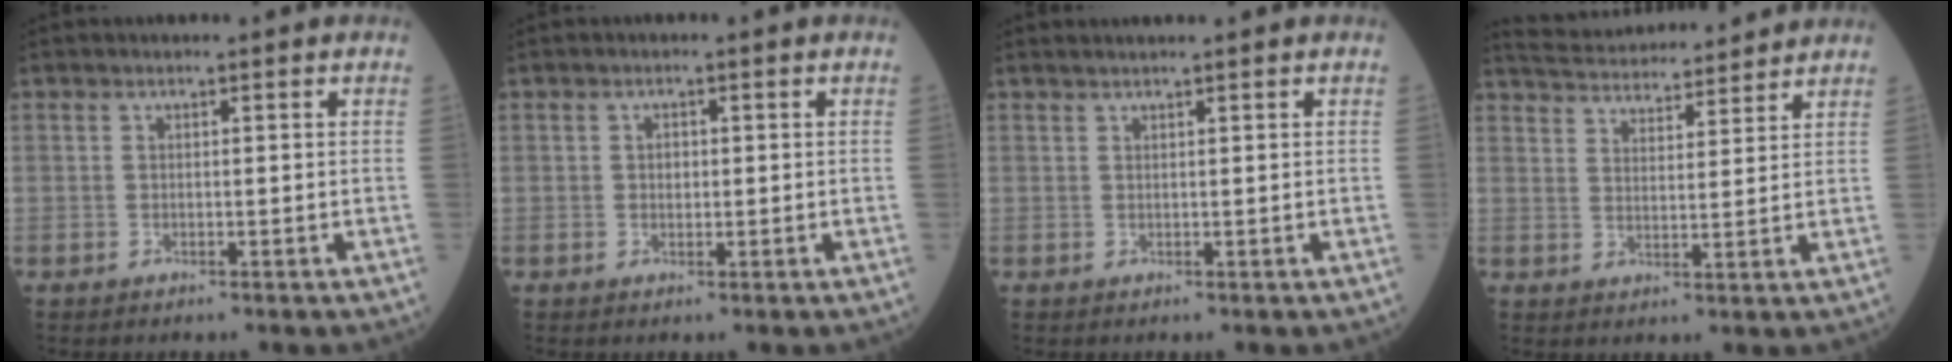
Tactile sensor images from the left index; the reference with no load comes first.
{"total": 1.2, "force": [0.1, 0.9, 0.8], "torque": [-0.014, 0.002, 0.003]}
{"total": 2.2, "force": [1.9, -0.4, 1.0], "torque": [-0.013, 0.017, 0.038]}
{"total": 14.6, "force": [13.9, 2.0, 4.0], "torque": [-0.073, 0.031, 0.210]}